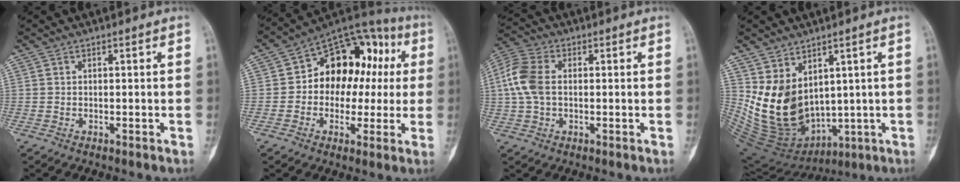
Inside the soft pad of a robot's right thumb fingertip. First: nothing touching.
{"total": 17.5, "force": [1.5, 12.7, 11.9], "torque": [-0.102, 0.055, 0.014]}
{"total": 9.3, "force": [0.7, 6.1, 7.0], "torque": [-0.165, 0.019, 0.009]}
{"total": 14.2, "force": [2.6, 10.3, 9.4], "torque": [-0.140, -0.031, 0.092]}